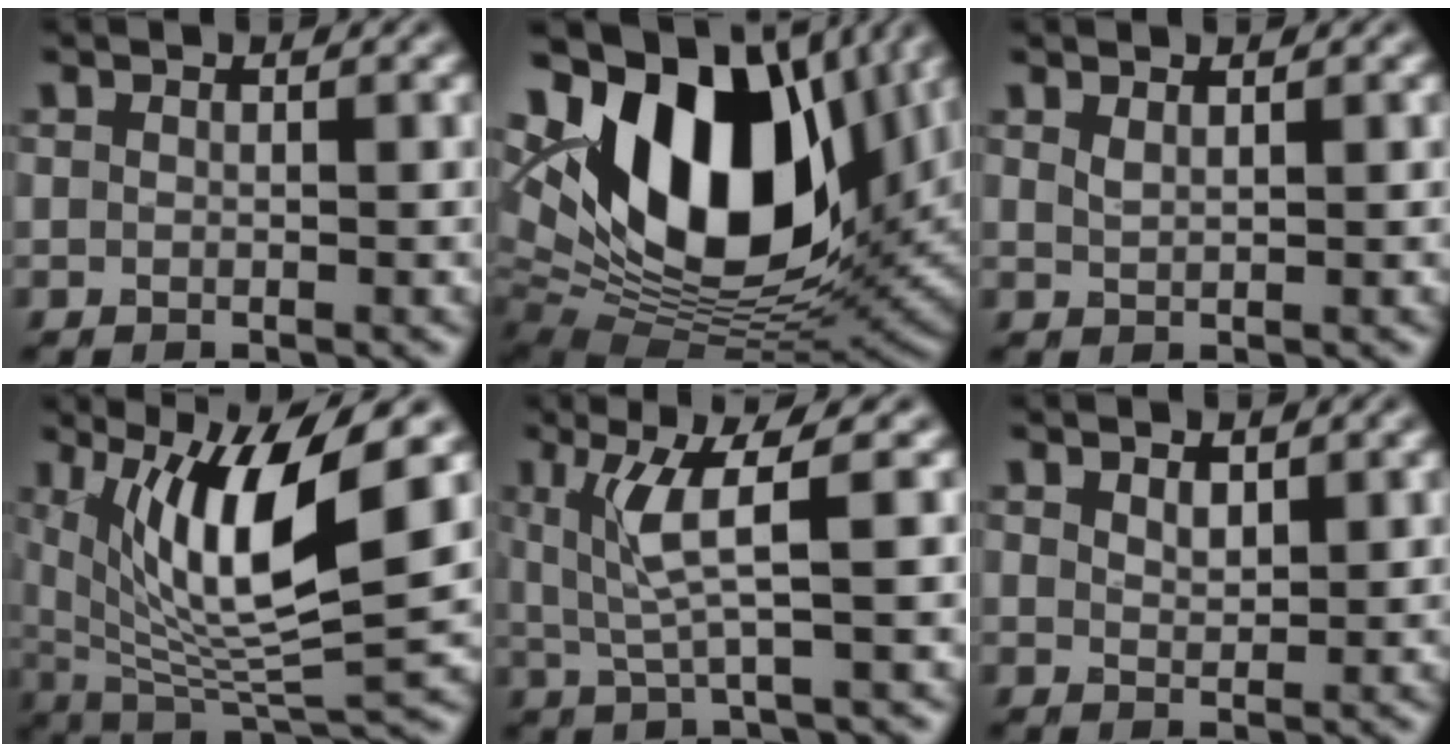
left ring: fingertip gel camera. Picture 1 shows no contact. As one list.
[{"total": 17.1, "force": [5.2, 9.8, 13.1], "torque": [-0.225, 0.003, 0.088]}, {"total": 0.9, "force": [0.7, 0.2, 0.5], "torque": [-0.010, 0.000, 0.015]}, {"total": 10.5, "force": [3.7, 2.6, 9.5], "torque": [-0.165, -0.009, 0.075]}, {"total": 4.4, "force": [1.2, 0.5, 4.2], "torque": [-0.089, -0.001, 0.032]}, {"total": 1.3, "force": [0.9, 0.6, 0.7], "torque": [-0.013, -0.001, 0.021]}]